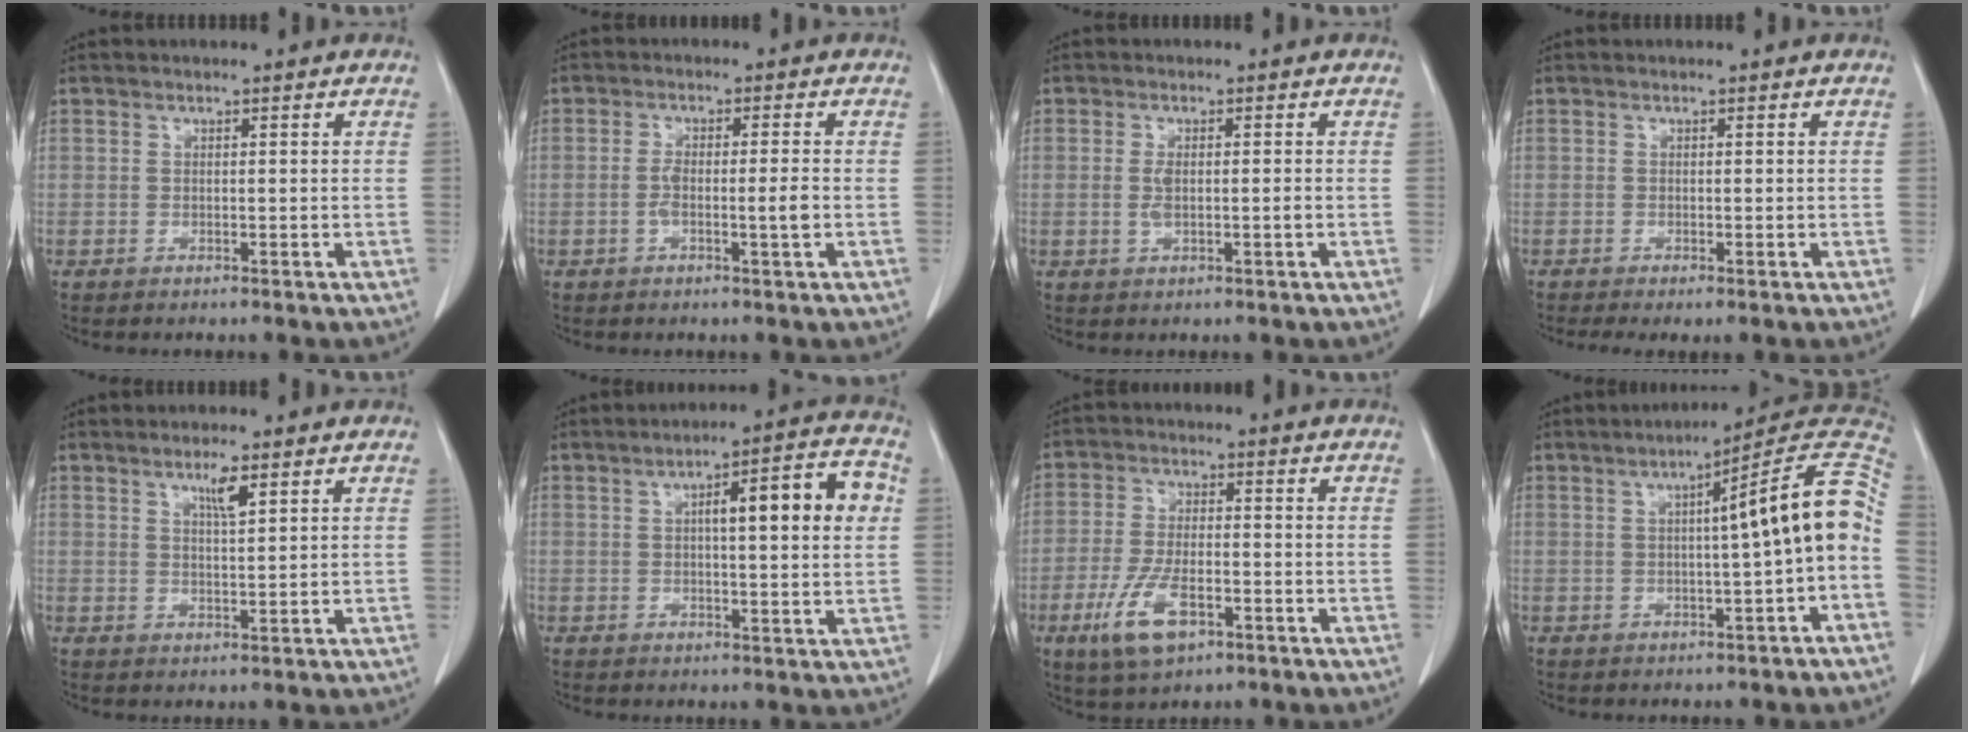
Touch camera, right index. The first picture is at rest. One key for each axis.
{"total": 3.9, "fx": -1.0, "fy": 0.3, "fz": 3.8, "tx": -0.071, "ty": 0.002, "tz": -0.017}
{"total": 2.6, "fx": -0.3, "fy": 0.7, "fz": 2.5, "tx": -0.055, "ty": 0.000, "tz": -0.002}
{"total": 2.0, "fx": -1.2, "fy": 0.4, "fz": 1.5, "tx": -0.026, "ty": -0.008, "tz": -0.021}
{"total": 3.1, "fx": 1.8, "fy": 0.2, "fz": 2.5, "tx": -0.048, "ty": -0.003, "tz": 0.032}
{"total": 10.7, "fx": 2.1, "fy": 1.6, "fz": 10.4, "tx": -0.147, "ty": 0.022, "tz": 0.025}
{"total": 8.8, "fx": -4.1, "fy": 3.5, "fz": 6.9, "tx": -0.149, "ty": -0.009, "tz": -0.072}
{"total": 12.4, "fx": -0.1, "fy": 0.0, "fz": 12.4, "tx": -0.162, "ty": 0.038, "tz": -0.010}